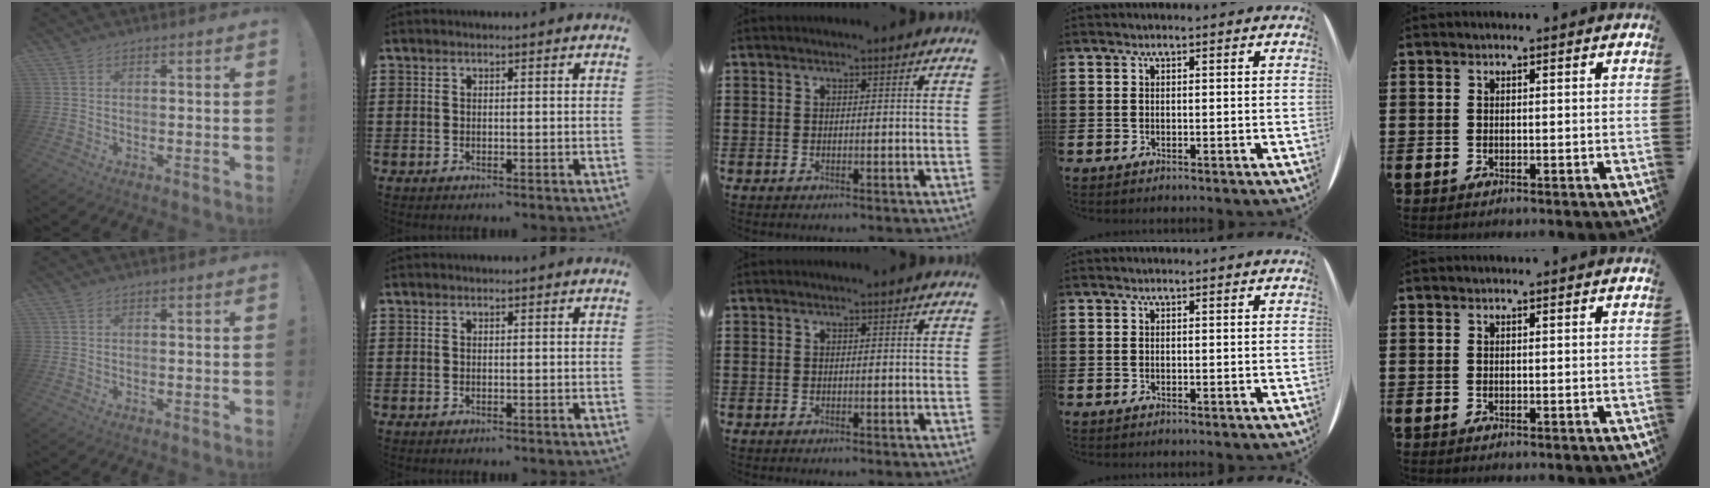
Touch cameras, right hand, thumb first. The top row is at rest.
{}